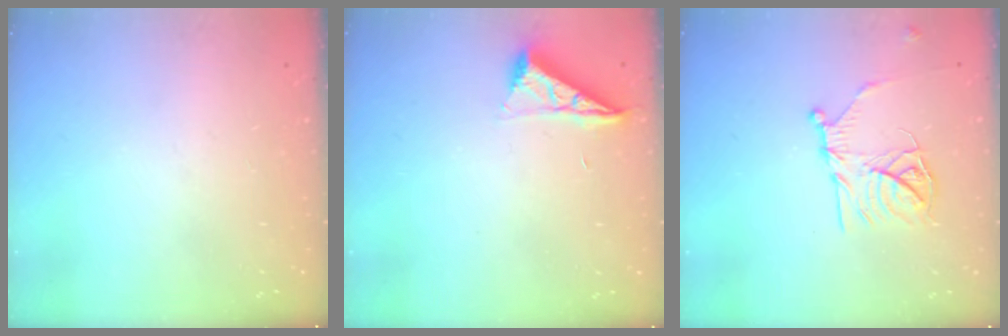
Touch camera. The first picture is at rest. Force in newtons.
{"total": 7.1, "press": 7.1, "slide": 0.5}
{"total": 13.2, "press": 13.2, "slide": 0.8}